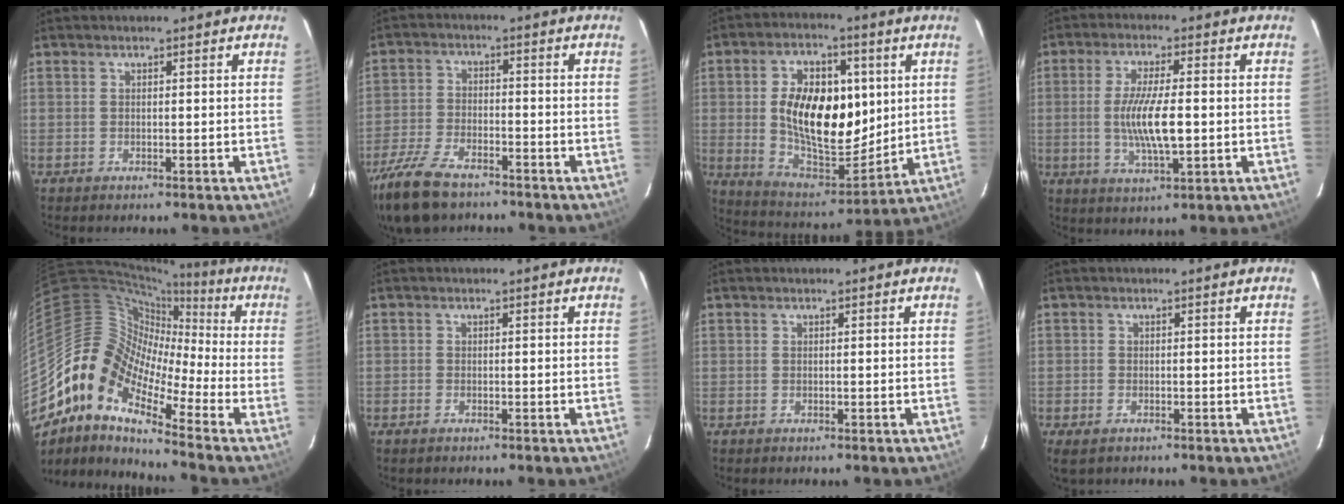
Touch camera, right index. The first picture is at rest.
{"total": 14.0, "force": [-10.4, 6.0, 7.1], "torque": [-0.181, -0.021, -0.201]}
{"total": 18.7, "force": [2.7, 10.6, 15.1], "torque": [-0.272, 0.008, 0.057]}
{"total": 9.3, "force": [-0.7, 2.1, 9.0], "torque": [-0.170, -0.009, -0.011]}
{"total": 13.2, "force": [-7.2, 6.6, 8.9], "torque": [-0.139, 0.006, -0.160]}
{"total": 0.9, "force": [-0.7, 0.6, 0.1], "torque": [-0.005, 0.000, -0.014]}
{"total": 0.0}
{"total": 3.1, "force": [-1.8, 1.9, 1.5], "torque": [-0.031, -0.011, -0.032]}